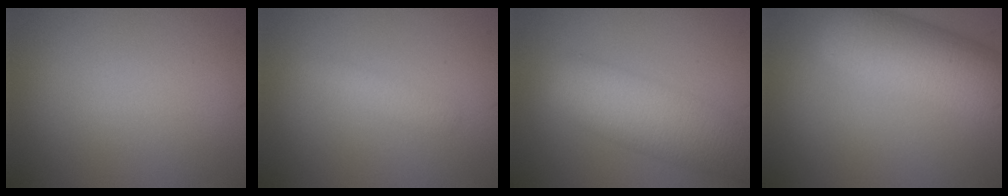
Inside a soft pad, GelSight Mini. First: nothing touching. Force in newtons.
{"total": 1.4, "press": 1.4, "slide": 0.1}
{"total": 7.2, "press": 7.2, "slide": 0.3}
{"total": 7.9, "press": 7.9, "slide": 0.2}